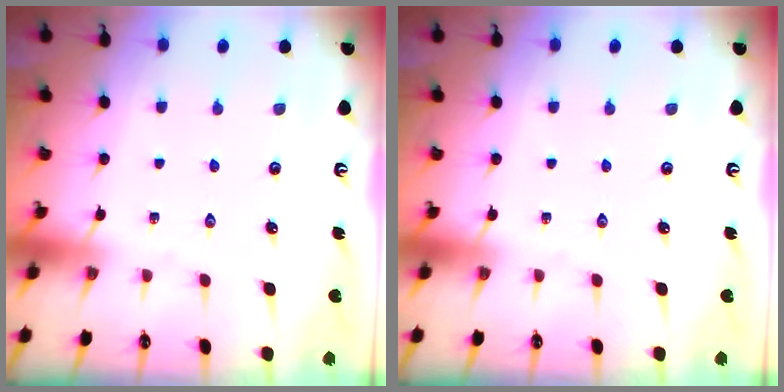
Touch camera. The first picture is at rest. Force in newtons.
{"total": 0.0}